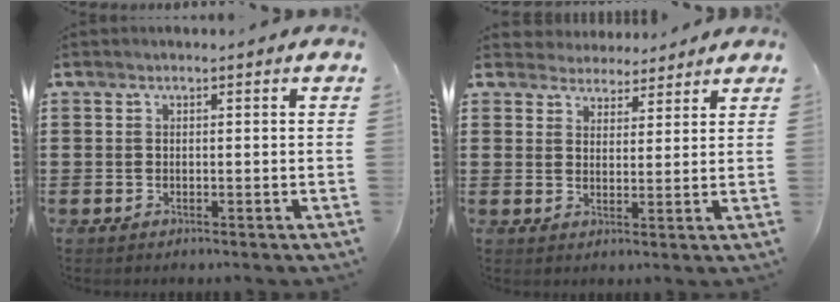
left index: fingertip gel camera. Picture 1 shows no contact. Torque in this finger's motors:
{"motor_torque": [0.65, 0.62, 0.22, 0.03]}